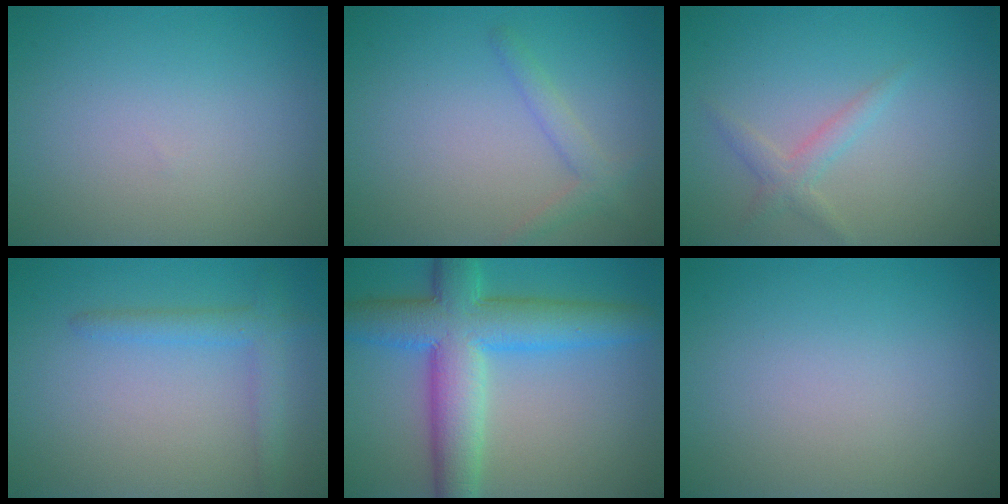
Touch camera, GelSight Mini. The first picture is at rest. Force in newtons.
{"total": 1.8, "press": 1.7, "slide": 0.1}
{"total": 1.7, "press": 1.6, "slide": 0.1}
{"total": 2.3, "press": 2.3, "slide": 0.1}
{"total": 9.1, "press": 9.1, "slide": 0.2}
{"total": 0.0}